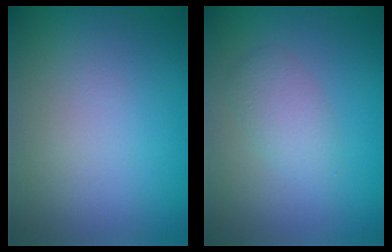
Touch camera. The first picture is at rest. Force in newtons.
{"total": 2.0, "press": 2.0, "slide": 0.0}